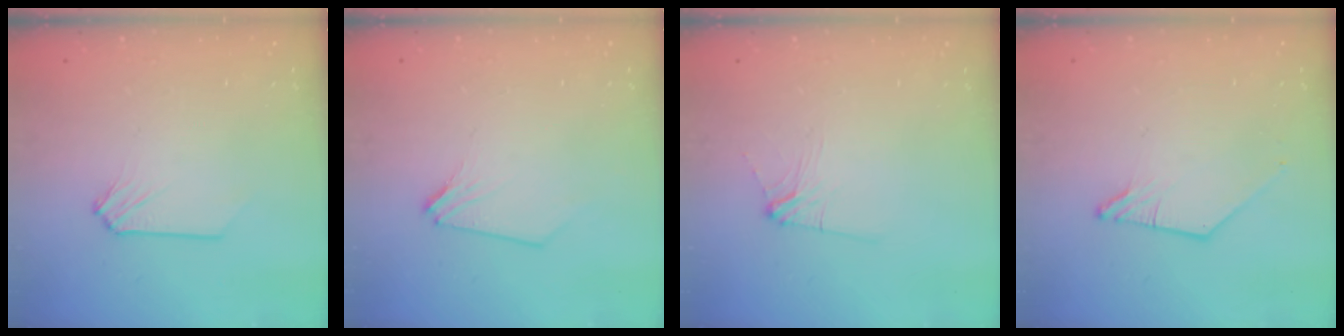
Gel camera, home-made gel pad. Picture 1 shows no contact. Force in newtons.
{"total": 2.0, "press": 2.0, "slide": 0.2}
{"total": 4.1, "press": 4.1, "slide": 0.6}
{"total": 0.8, "press": 0.8, "slide": 0.2}